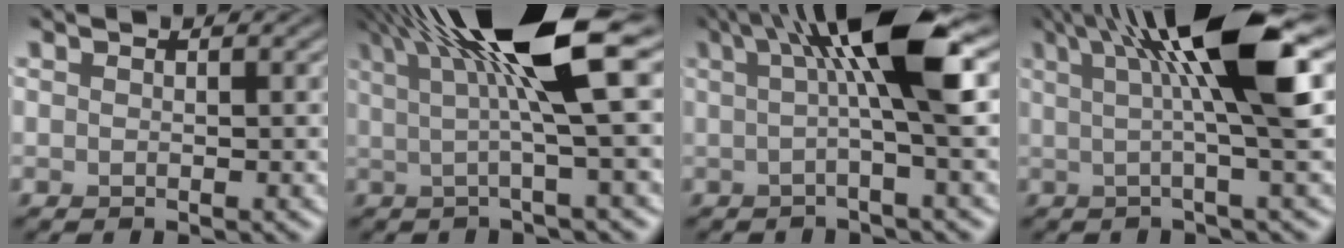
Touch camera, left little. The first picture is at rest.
{"total": 9.3, "force": [2.8, 1.2, 8.8], "torque": [-0.115, 0.006, 0.053]}
{"total": 7.3, "force": [1.7, 0.8, 7.1], "torque": [-0.101, 0.004, 0.035]}
{"total": 9.1, "force": [2.4, 1.1, 8.7], "torque": [-0.114, 0.001, 0.049]}